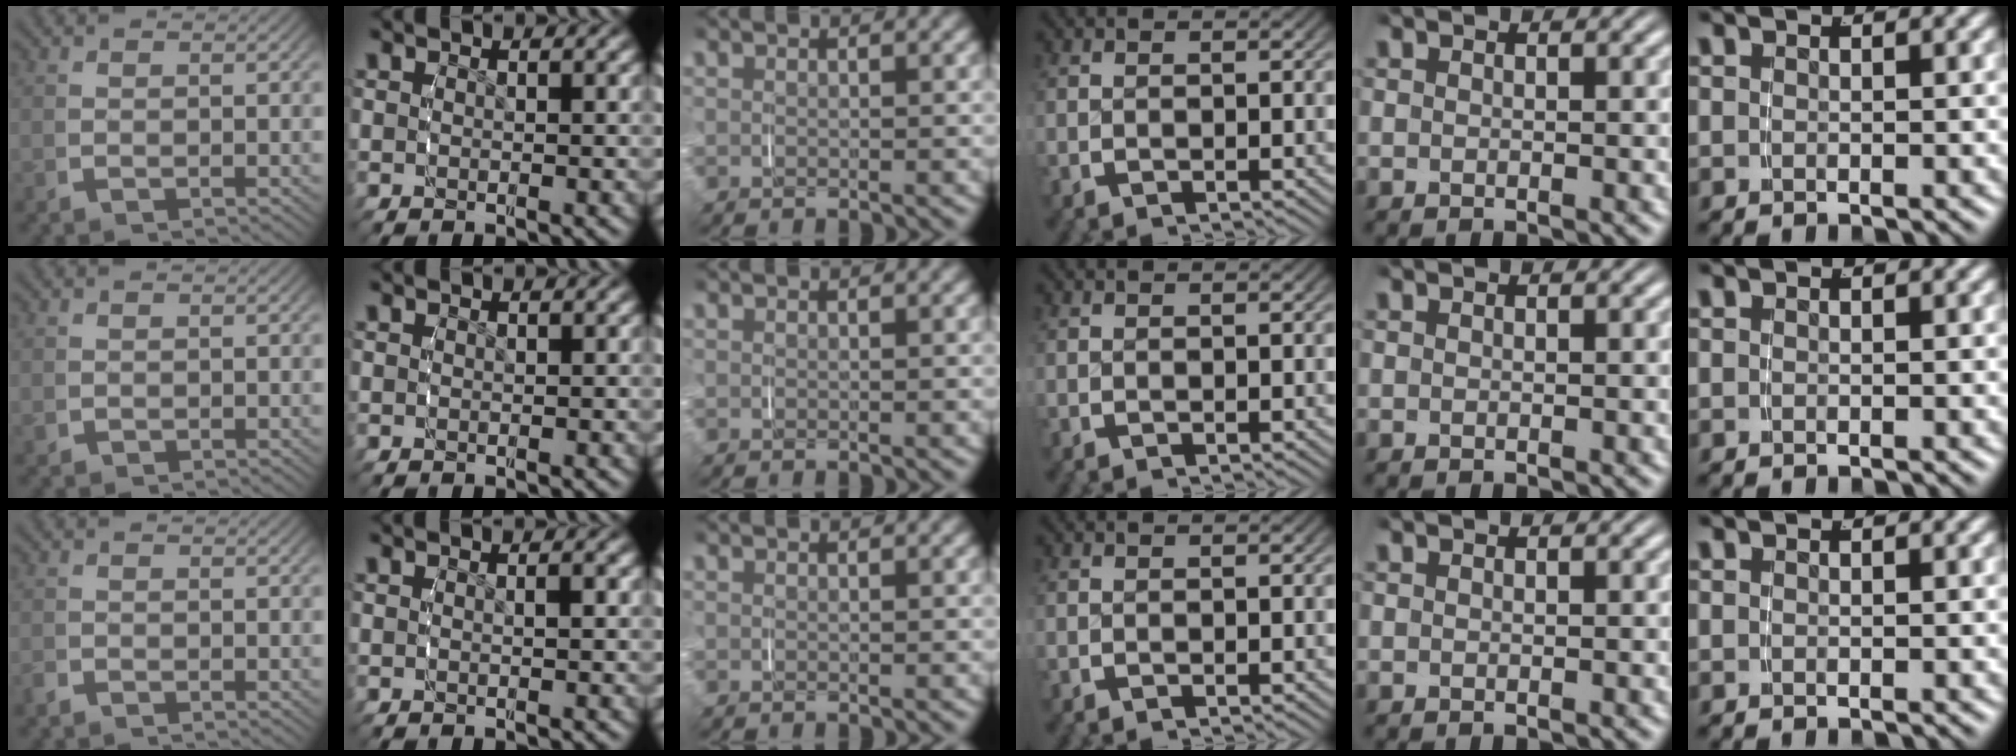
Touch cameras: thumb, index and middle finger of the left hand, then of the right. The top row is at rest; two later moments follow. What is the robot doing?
{"motion": "grasp_and_lifting", "object": "lipstick"}